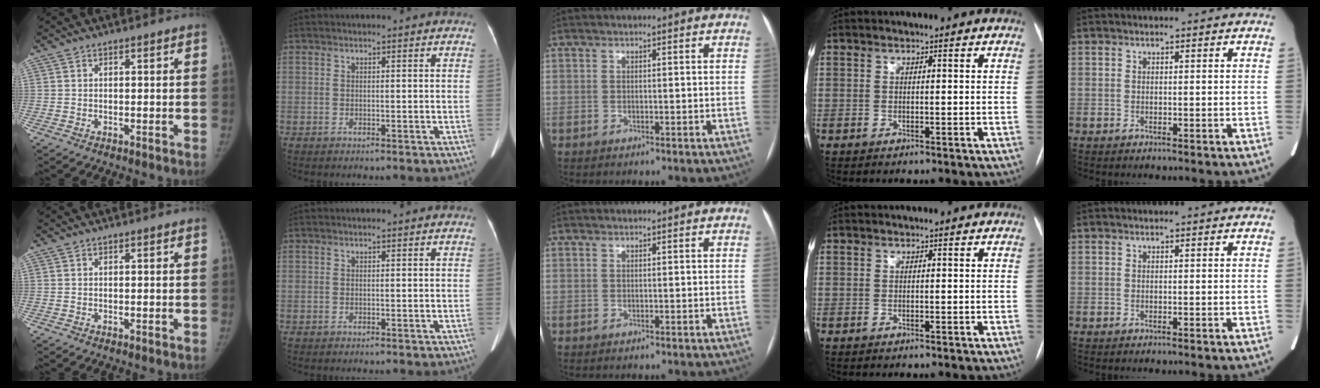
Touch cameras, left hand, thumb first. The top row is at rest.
{}